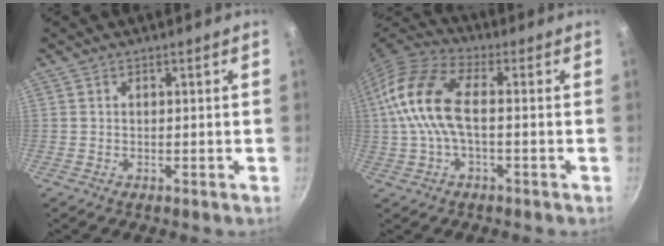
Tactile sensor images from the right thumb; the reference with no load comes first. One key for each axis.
{"total": 13.3, "fx": -0.1, "fy": 6.6, "fz": 11.6, "tx": -0.242, "ty": 0.032, "tz": -0.020}